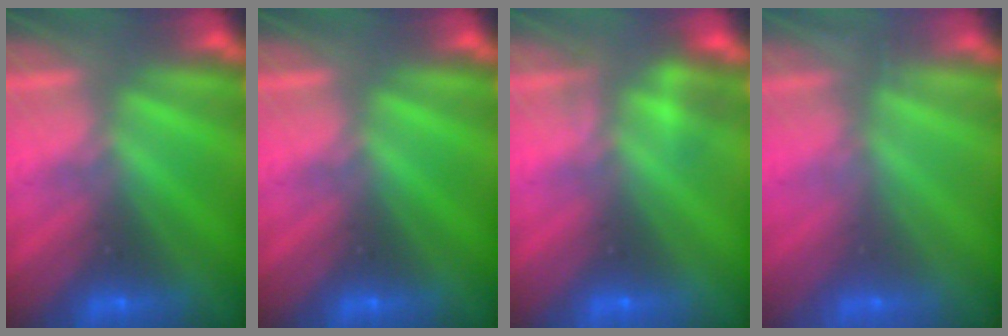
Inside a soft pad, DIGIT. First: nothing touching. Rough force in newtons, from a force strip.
{"total": 0.0}
{"total": 2.3}
{"total": 2.4}